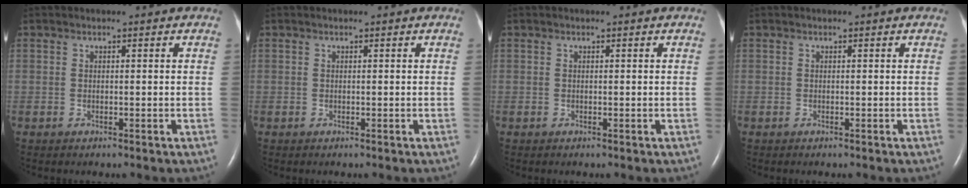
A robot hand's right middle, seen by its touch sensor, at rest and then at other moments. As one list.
[{"total": 0.0}, {"total": 0.0}, {"total": 0.0}]